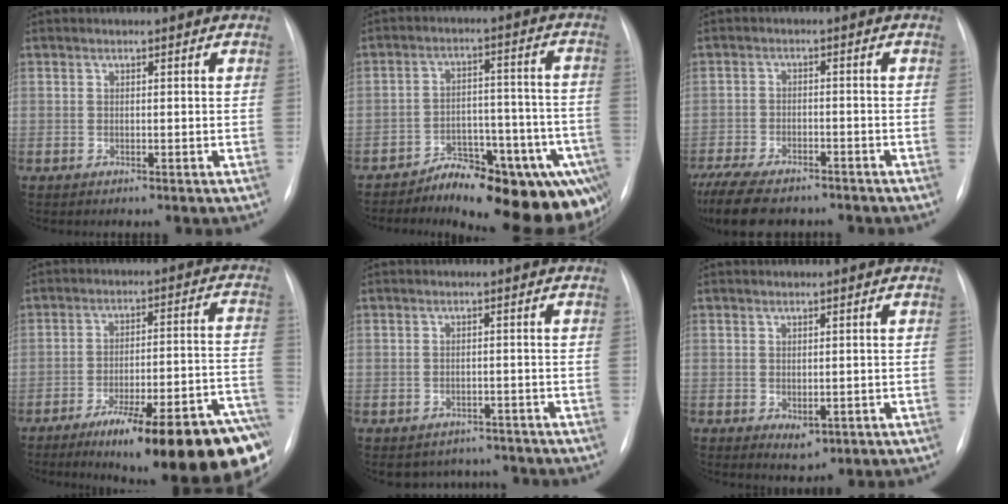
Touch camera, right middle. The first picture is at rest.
{"total": 19.0, "force": [-14.9, 6.7, 9.8], "torque": [-0.040, 0.044, -0.195]}
{"total": 15.3, "force": [-11.8, 6.1, 7.5], "torque": [-0.190, -0.023, -0.177]}
{"total": 23.8, "force": [-15.7, 3.4, 17.5], "torque": [-0.153, 0.017, -0.223]}
{"total": 5.0, "force": [-4.4, 2.3, -0.3], "torque": [0.009, 0.016, -0.053]}
{"total": 2.4, "force": [-0.6, 1.6, 1.8], "torque": [-0.021, -0.004, 0.003]}